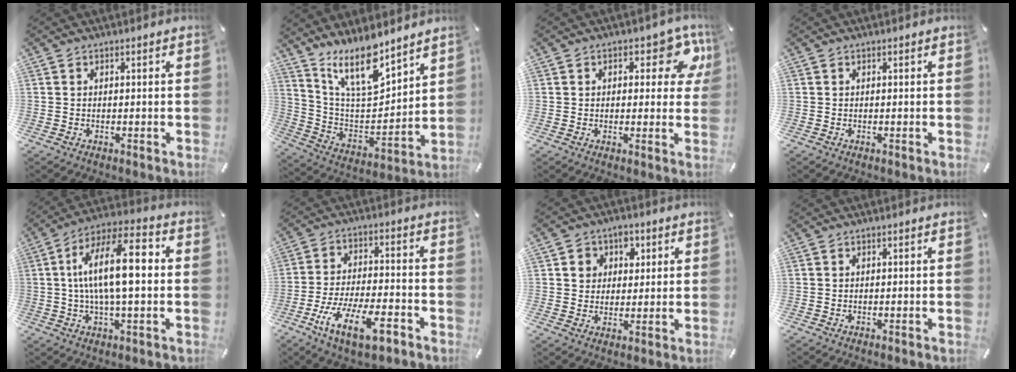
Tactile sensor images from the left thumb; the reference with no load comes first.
{"total": 15.8, "force": [12.5, 5.4, 8.0], "torque": [-0.165, -0.076, 0.225]}
{"total": 9.1, "force": [3.9, 5.0, 6.5], "torque": [-0.068, -0.013, 0.059]}
{"total": 0.0}
{"total": 16.4, "force": [1.3, 5.9, 15.2], "torque": [-0.284, 0.005, 0.018]}
{"total": 14.3, "force": [-8.0, 5.0, 10.8], "torque": [-0.202, 0.032, -0.135]}
{"total": 6.1, "force": [1.7, 5.6, 1.5], "torque": [-0.018, 0.003, 0.023]}
{"total": 0.0}